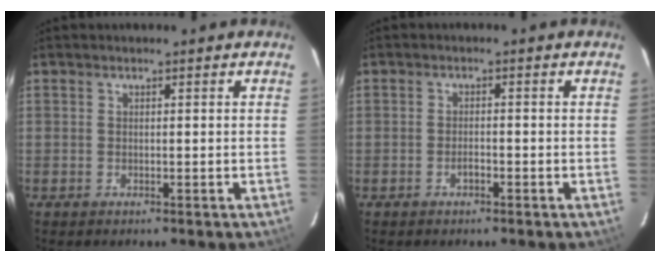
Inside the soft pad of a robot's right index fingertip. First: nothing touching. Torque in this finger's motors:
{"motor_torque": [-0.03, 0.03, 0.14, 0.00]}